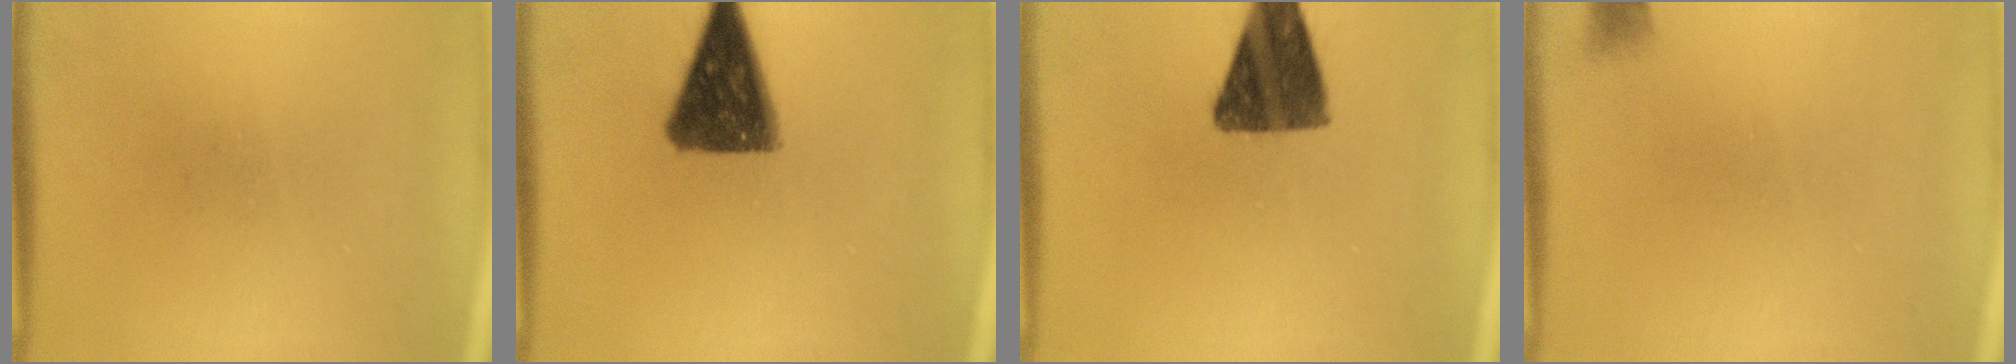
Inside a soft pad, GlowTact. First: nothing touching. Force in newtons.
{"total": 12.3}
{"total": 12.4}
{"total": 1.2}